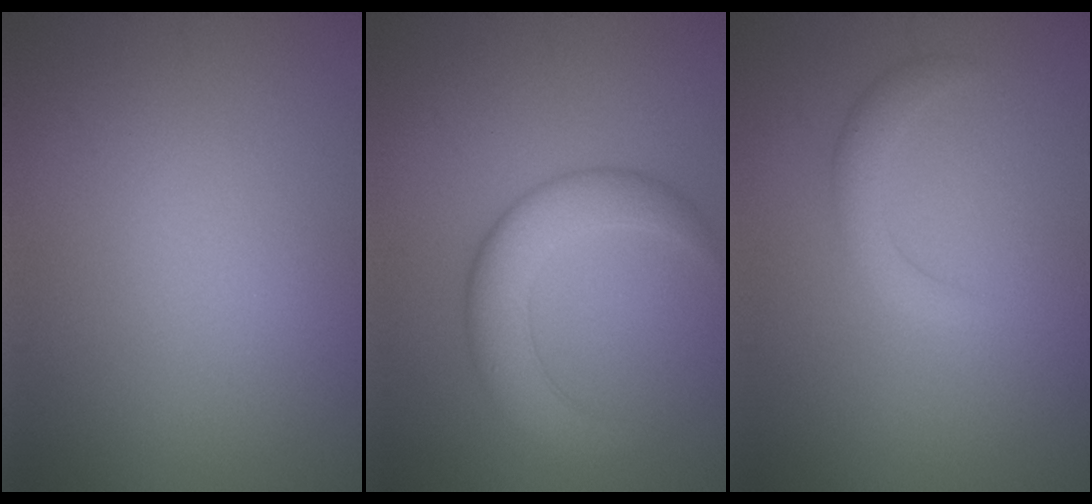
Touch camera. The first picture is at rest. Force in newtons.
{"total": 5.2, "press": 5.2, "slide": 0.1}
{"total": 1.8, "press": 1.8, "slide": 0.2}